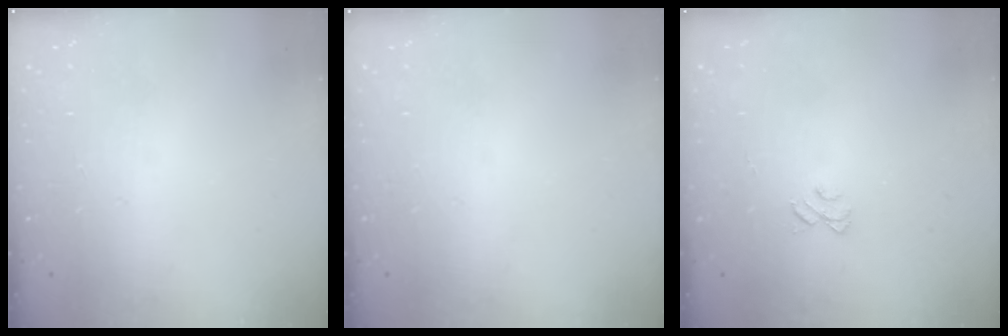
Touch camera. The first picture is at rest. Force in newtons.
{"total": 0.0}
{"total": 3.8, "press": 3.8, "slide": 0.3}